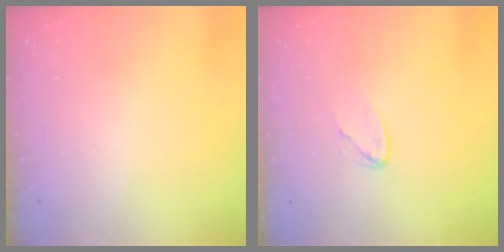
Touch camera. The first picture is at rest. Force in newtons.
{"total": 4.6, "press": 4.6, "slide": 0.4}